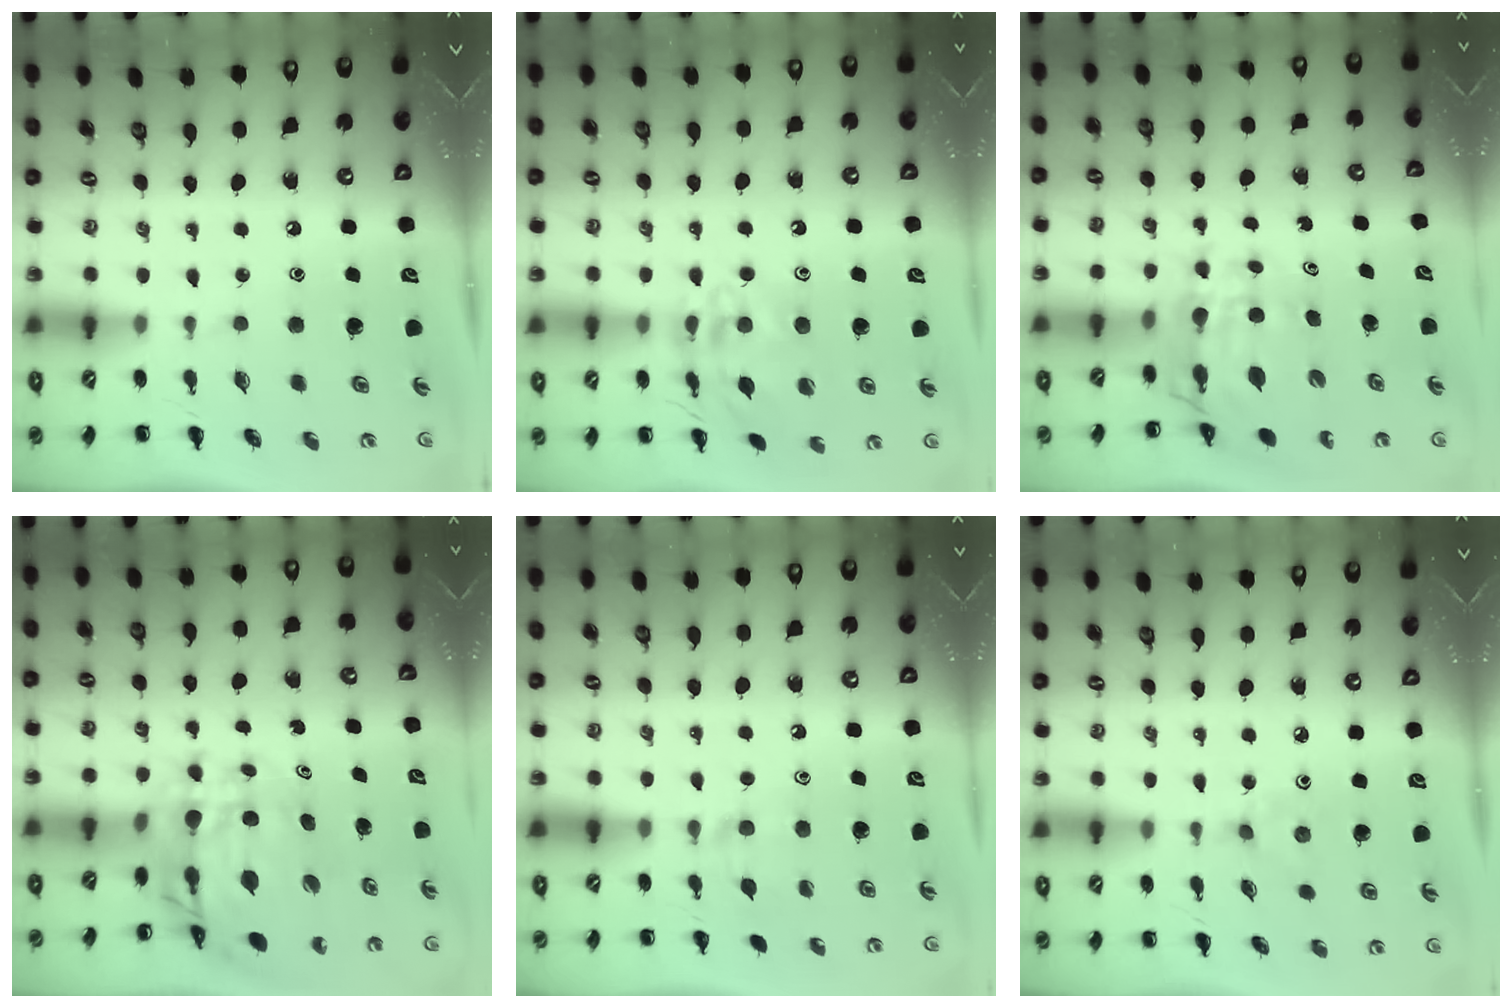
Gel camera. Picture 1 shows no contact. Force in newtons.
{"total": 14.0, "press": 13.9, "slide": 1.3}
{"total": 9.1, "press": 8.4, "slide": 3.5}
{"total": 9.3, "press": 8.7, "slide": 3.2}
{"total": 7.0, "press": 6.7, "slide": 2.2}
{"total": 2.4, "press": 2.2, "slide": 0.8}